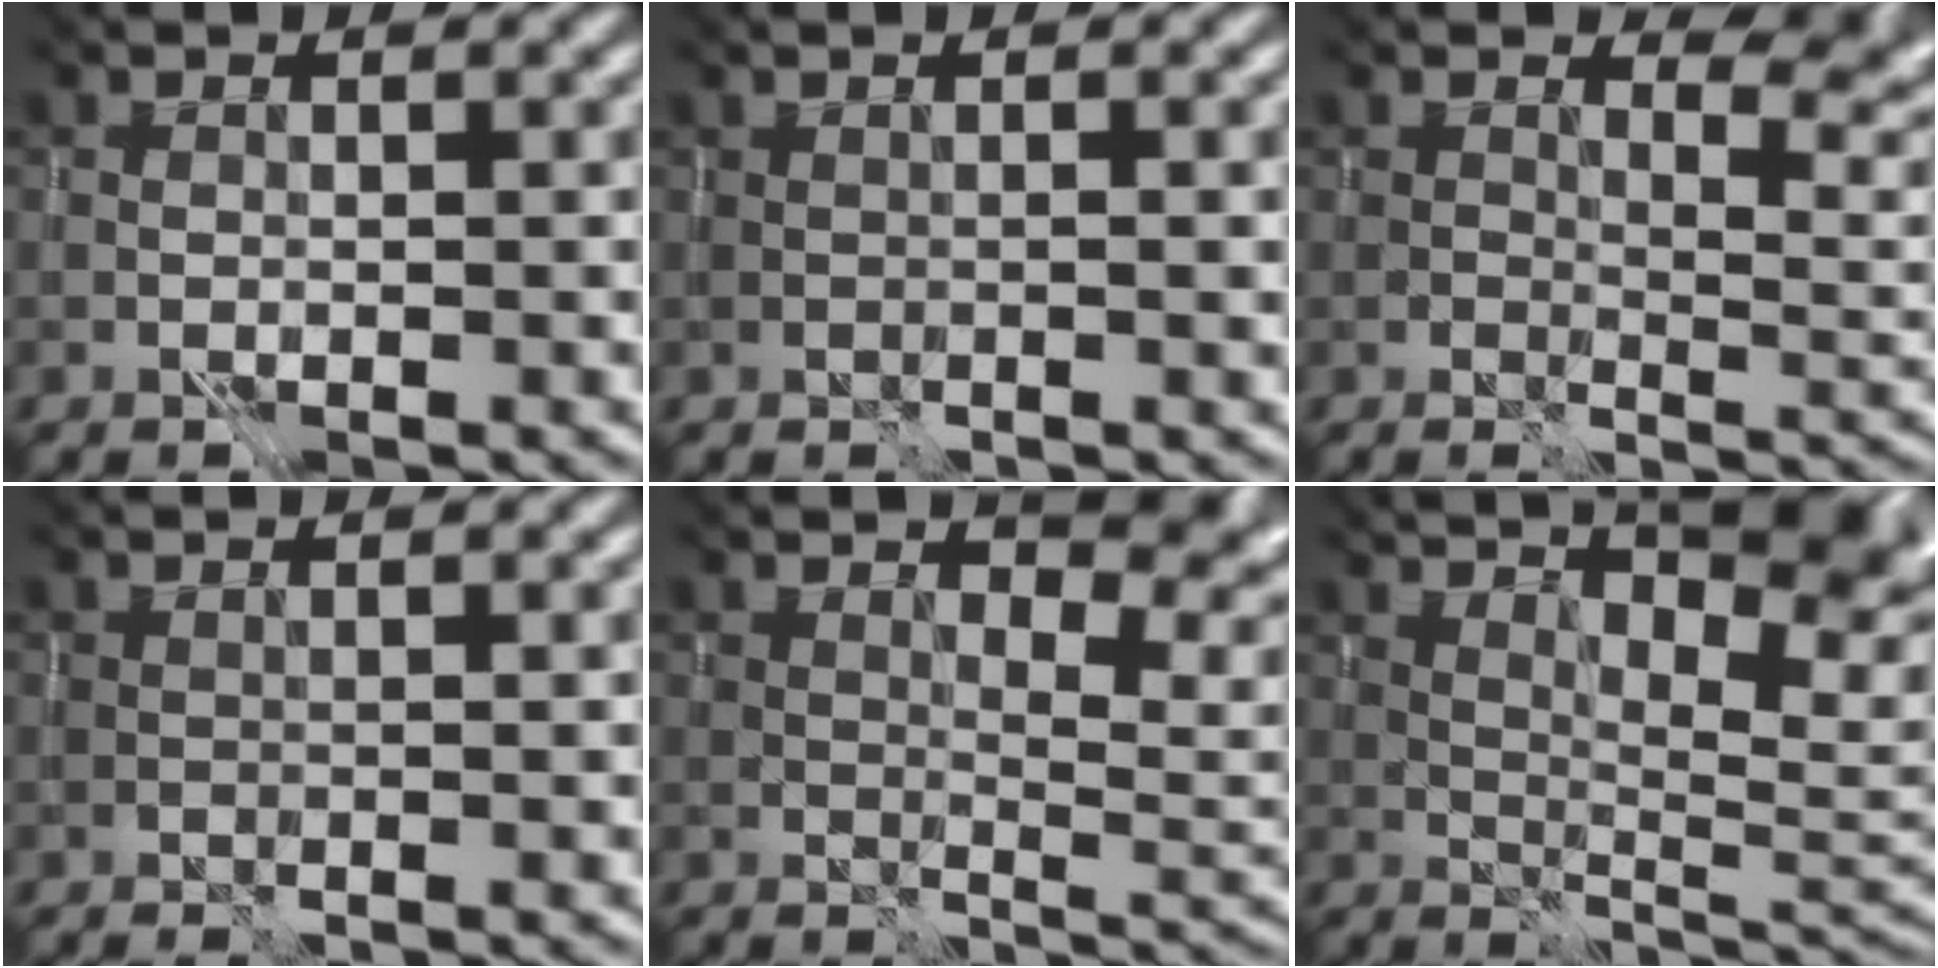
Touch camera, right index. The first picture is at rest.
{"total": 0.7, "force": [0.3, 0.1, 0.6], "torque": [-0.002, -0.001, 0.000]}
{"total": 5.5, "force": [1.9, 2.8, 4.3], "torque": [-0.044, -0.003, 0.053]}
{"total": 0.8, "force": [0.5, 0.3, 0.5], "torque": [-0.007, 0.000, 0.005]}
{"total": 5.2, "force": [2.5, 2.2, 4.0], "torque": [-0.051, -0.010, 0.058]}
{"total": 9.5, "force": [5.8, 2.4, 7.1], "torque": [-0.092, 0.011, 0.094]}